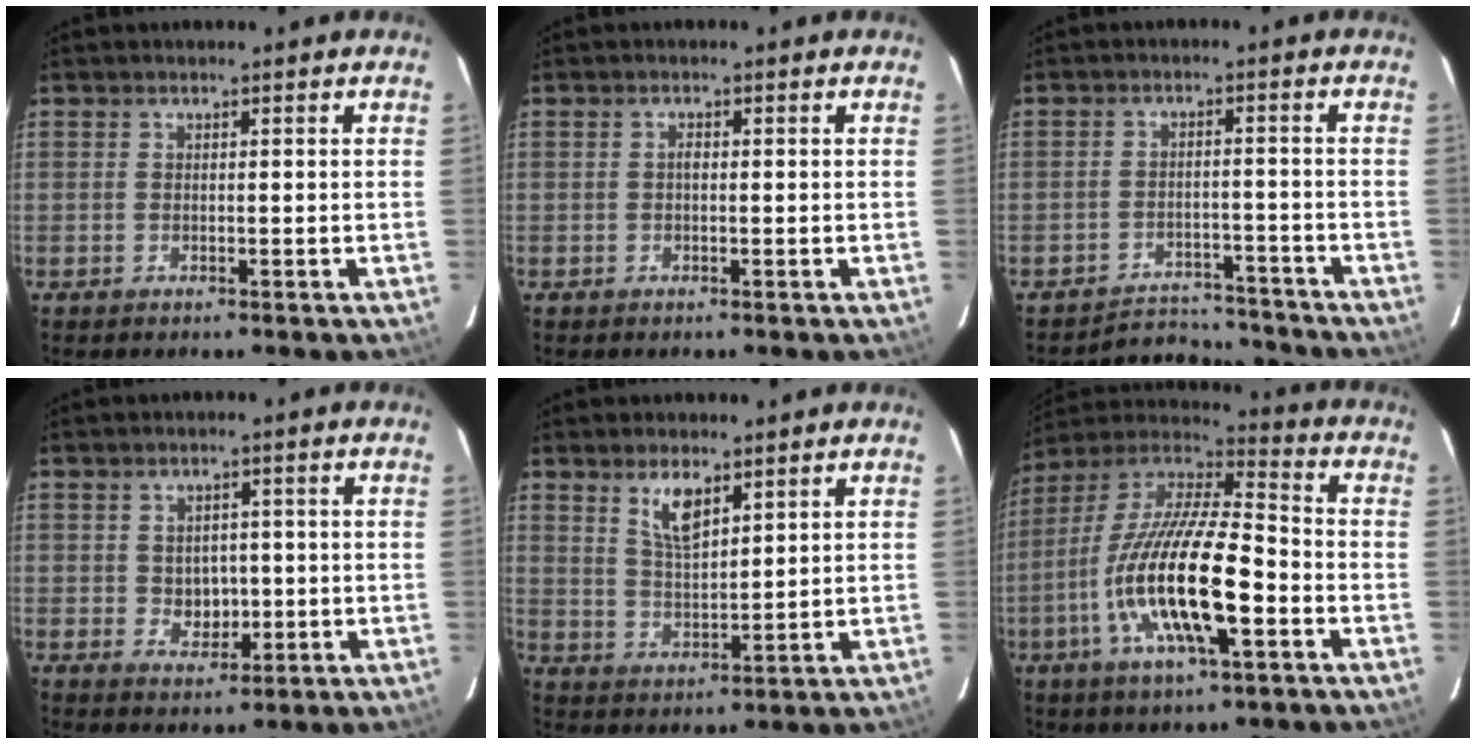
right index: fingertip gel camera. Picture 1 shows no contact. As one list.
[{"total": 0.8, "force": [-0.1, 0.5, 0.6], "torque": [-0.010, 0.005, -0.003]}, {"total": 8.5, "force": [-8.2, 2.4, -0.1], "torque": [-0.012, 0.024, -0.115]}, {"total": 4.6, "force": [-0.3, 3.9, 2.4], "torque": [-0.041, 0.003, 0.004]}, {"total": 6.3, "force": [3.8, 2.3, 4.4], "torque": [-0.079, -0.002, 0.078]}, {"total": 21.2, "force": [-6.7, 5.8, 19.2], "torque": [-0.370, -0.021, -0.131]}]